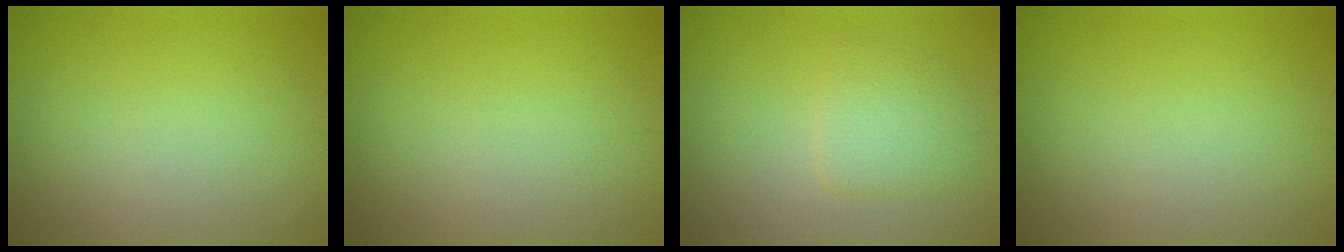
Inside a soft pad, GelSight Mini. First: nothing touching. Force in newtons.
{"total": 0.0}
{"total": 2.9, "press": 2.9, "slide": 0.3}
{"total": 0.0}